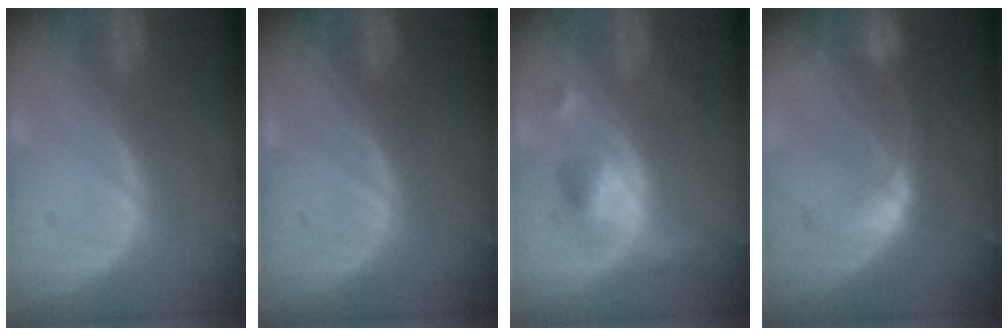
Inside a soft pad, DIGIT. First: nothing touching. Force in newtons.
{"total": 0.0}
{"total": 5.1, "press": 4.9, "slide": 1.4}
{"total": 7.8, "press": 6.9, "slide": 3.6}